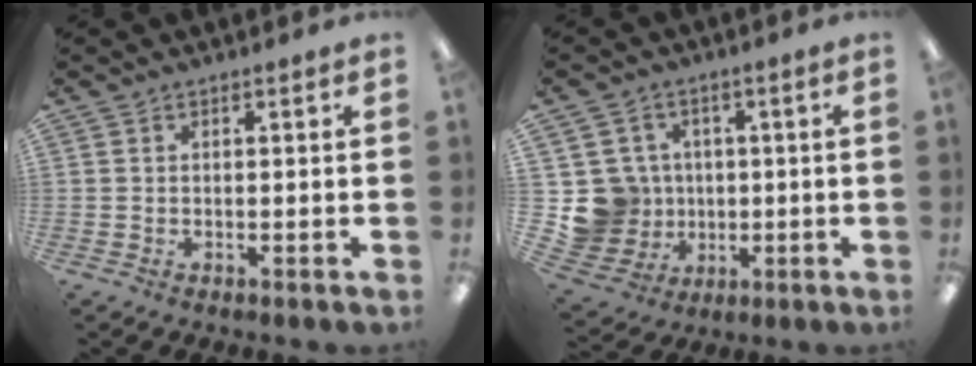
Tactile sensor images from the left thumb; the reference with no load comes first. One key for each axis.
{"total": 10.6, "fx": 0.1, "fy": 10.4, "fz": 2.1, "tx": -0.075, "ty": 0.002, "tz": 0.015}